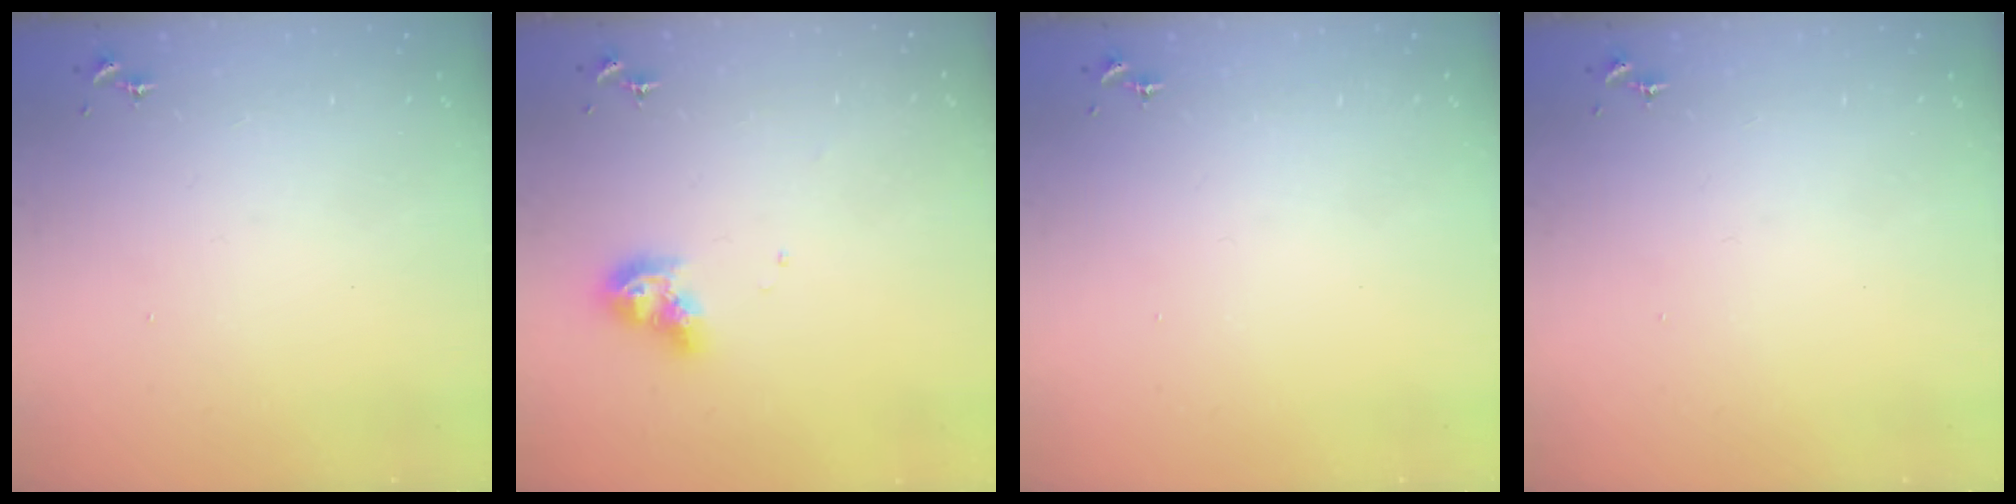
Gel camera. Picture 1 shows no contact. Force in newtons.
{"total": 8.3, "press": 8.3, "slide": 0.6}
{"total": 0.0}
{"total": 0.0}